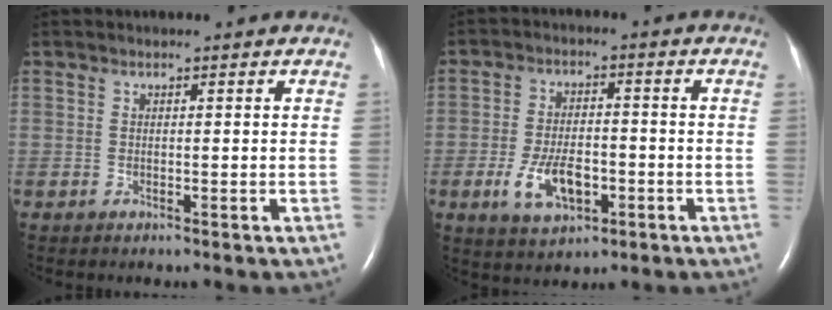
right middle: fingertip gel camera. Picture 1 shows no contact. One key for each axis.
{"total": 7.5, "fx": -2.6, "fy": 3.6, "fz": 6.1, "tx": -0.119, "ty": -0.001, "tz": -0.042}